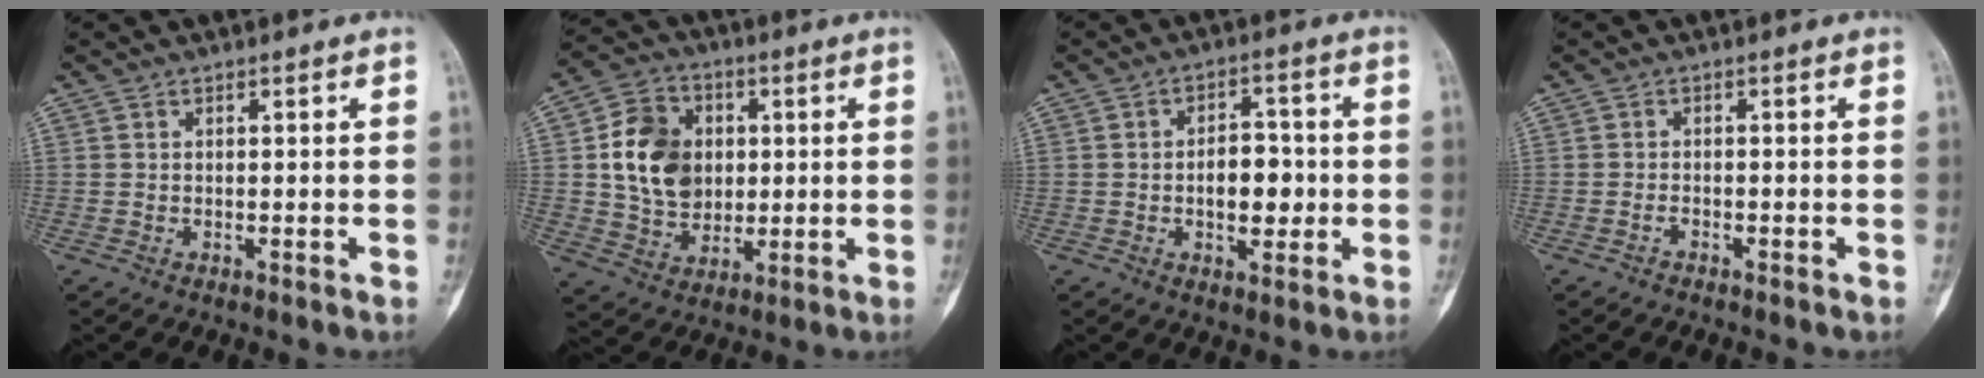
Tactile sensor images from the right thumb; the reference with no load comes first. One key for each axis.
{"total": 13.9, "fx": 1.8, "fy": 11.0, "fz": 8.3, "tx": -0.113, "ty": 0.000, "tz": 0.036}
{"total": 7.7, "fx": -0.6, "fy": 4.6, "fz": 6.1, "tx": -0.067, "ty": 0.012, "tz": -0.010}
{"total": 0.9, "fx": -0.7, "fy": 0.3, "fz": 0.3, "tx": -0.007, "ty": 0.004, "tz": -0.015}